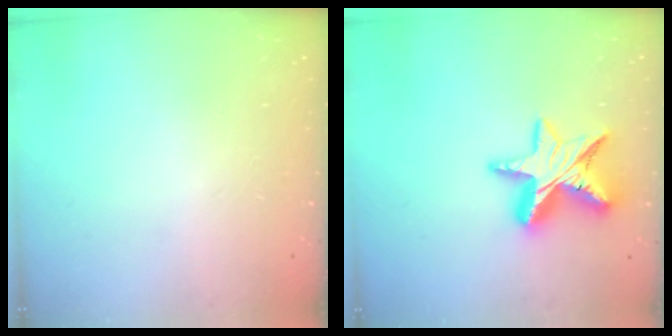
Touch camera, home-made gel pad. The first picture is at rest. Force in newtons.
{"total": 14.1, "press": 14.1, "slide": 1.4}